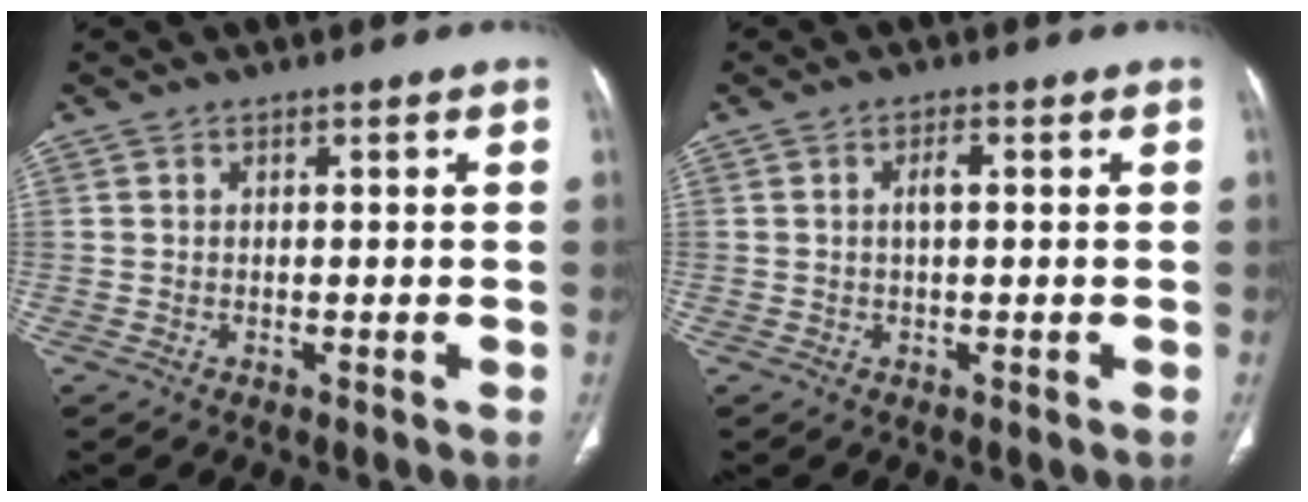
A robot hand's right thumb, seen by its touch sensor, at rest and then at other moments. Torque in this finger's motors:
{"motor_torque": [1.27, 1.92, 0.59, -0.30, -0.02]}